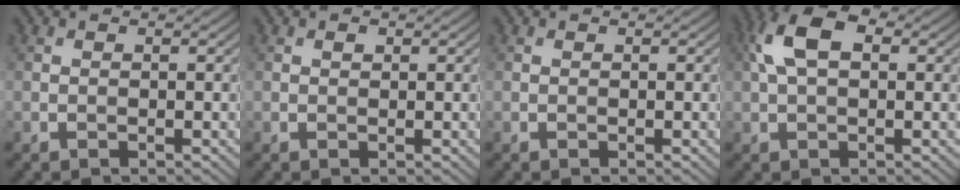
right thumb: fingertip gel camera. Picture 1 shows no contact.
{"total": 0.5, "force": [0.2, 0.4, 0.3], "torque": [-0.004, -0.002, 0.004]}
{"total": 0.0}
{"total": 6.8, "force": [1.8, 3.7, 5.5], "torque": [-0.120, 0.015, 0.026]}